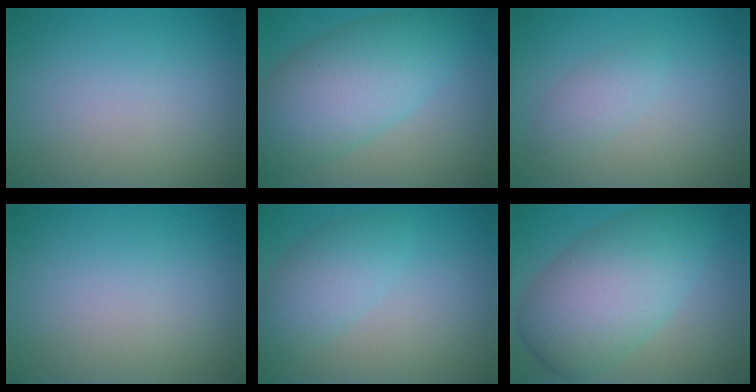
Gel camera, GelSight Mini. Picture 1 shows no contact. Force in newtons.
{"total": 8.1, "press": 8.1, "slide": 0.3}
{"total": 1.8, "press": 1.8, "slide": 0.1}
{"total": 0.0}
{"total": 3.3, "press": 3.3, "slide": 0.1}
{"total": 8.6, "press": 8.6, "slide": 0.2}